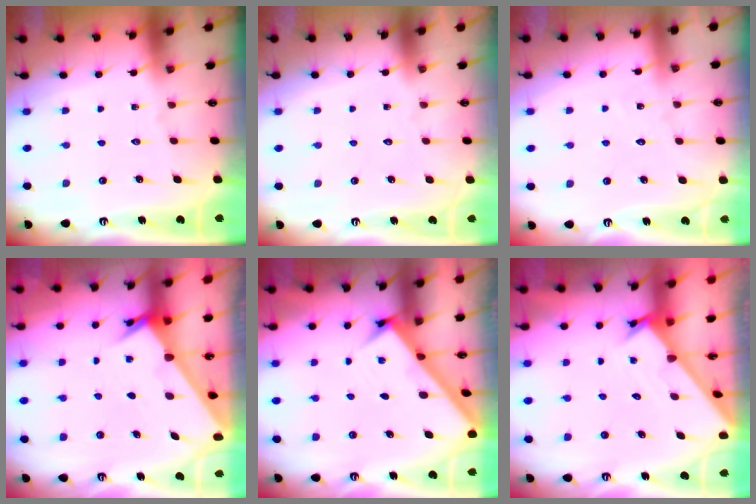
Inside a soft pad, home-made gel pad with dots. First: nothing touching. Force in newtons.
{"total": 1.7, "press": 1.7, "slide": 0.1}
{"total": 4.9, "press": 4.9, "slide": 0.4}
{"total": 2.4, "press": 2.4, "slide": 0.2}
{"total": 2.7, "press": 2.7, "slide": 0.3}
{"total": 1.6, "press": 1.6, "slide": 0.1}